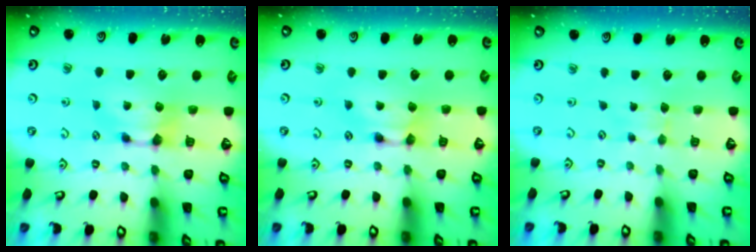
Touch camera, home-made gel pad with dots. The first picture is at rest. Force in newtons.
{"total": 1.6, "press": 1.5, "slide": 0.2}
{"total": 2.4, "press": 2.4, "slide": 0.4}